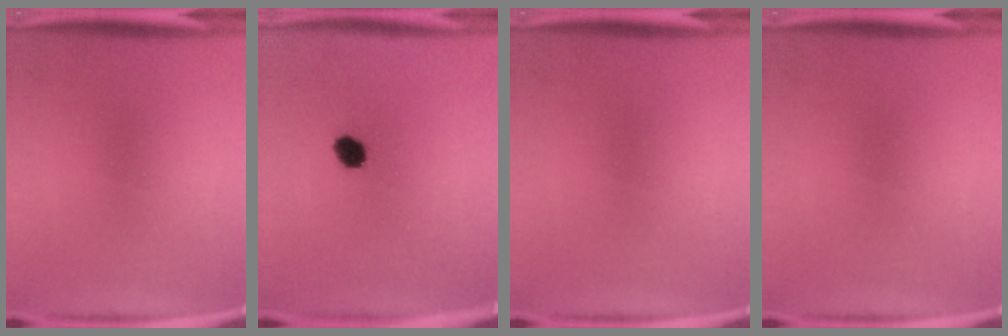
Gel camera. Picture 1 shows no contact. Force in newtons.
{"total": 4.2}
{"total": 0.0}
{"total": 0.0}